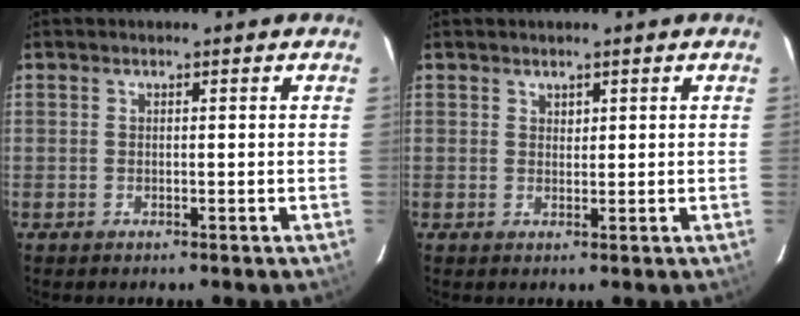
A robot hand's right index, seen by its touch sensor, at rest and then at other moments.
{"total": 1.0, "force": [0.8, 0.6, 0.1], "torque": [-0.001, 0.001, 0.015]}